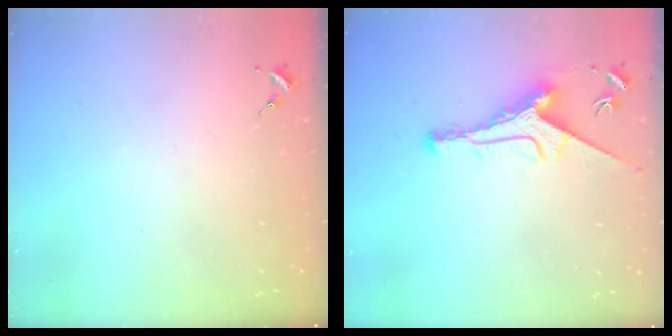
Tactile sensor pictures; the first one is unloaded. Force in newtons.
{"total": 9.6, "press": 9.6, "slide": 0.3}